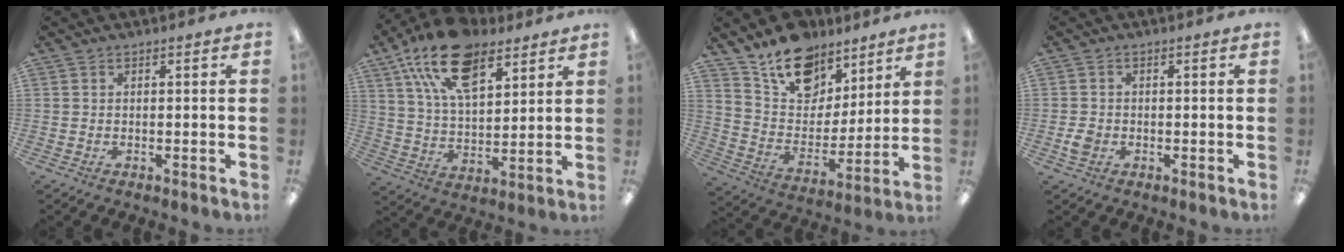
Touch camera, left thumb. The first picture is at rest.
{"total": 19.1, "force": [11.3, 9.9, 11.7], "torque": [-0.204, -0.040, 0.203]}
{"total": 16.3, "force": [12.3, 9.3, 5.2], "torque": [-0.095, -0.084, 0.229]}
{"total": 2.5, "force": [-0.7, 2.0, 1.3], "torque": [-0.022, 0.003, -0.011]}